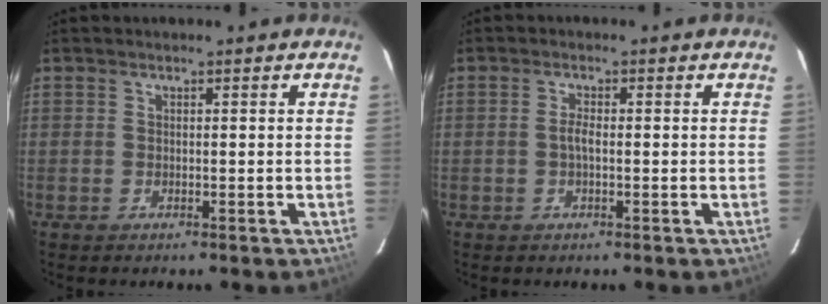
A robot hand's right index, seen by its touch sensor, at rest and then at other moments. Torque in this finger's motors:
{"motor_torque": [0.10, 0.05, 0.18, 0.05]}